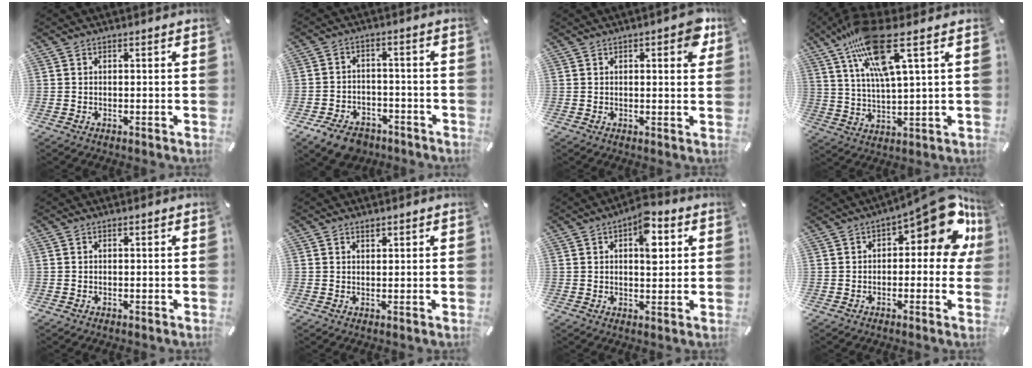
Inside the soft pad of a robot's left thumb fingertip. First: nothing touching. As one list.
[{"total": 7.2, "force": [-5.2, 4.1, 2.7], "torque": [-0.050, 0.031, -0.097]}, {"total": 4.8, "force": [2.2, 2.1, 3.8], "torque": [-0.048, -0.004, 0.031]}, {"total": 15.4, "force": [8.6, 3.5, 12.4], "torque": [-0.257, -0.026, 0.144]}, {"total": 0.0}, {"total": 1.1, "force": [0.9, 0.6, 0.3], "torque": [-0.006, -0.002, 0.018]}, {"total": 10.1, "force": [3.7, 5.6, 7.5], "torque": [-0.087, -0.015, 0.057]}, {"total": 14.3, "force": [6.0, 5.9, 11.5], "torque": [-0.141, -0.048, 0.097]}]